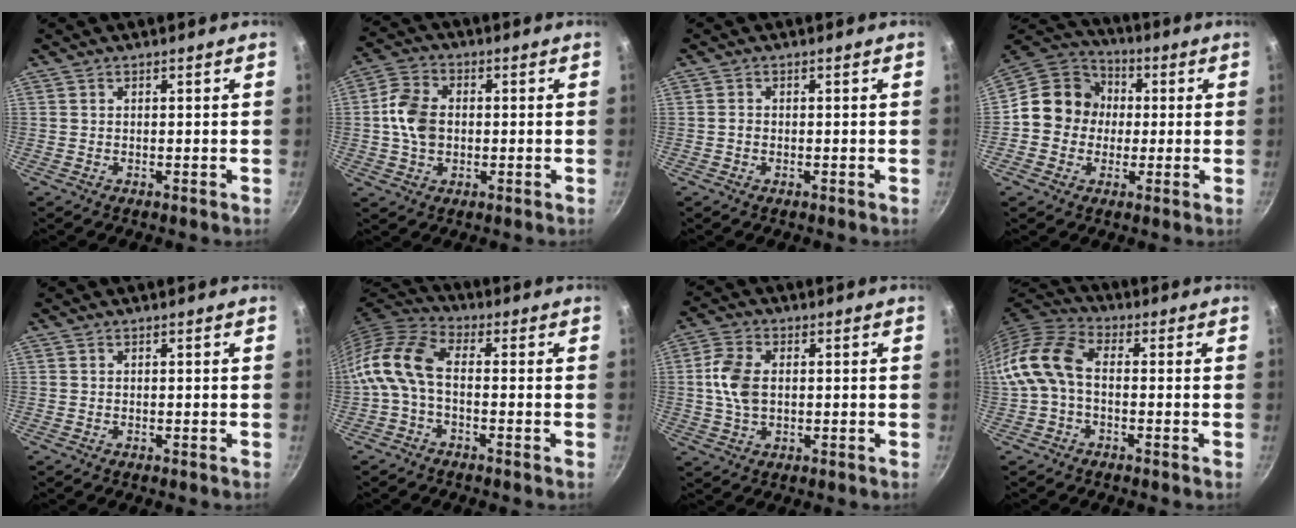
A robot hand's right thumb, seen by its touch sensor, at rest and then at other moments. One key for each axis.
{"total": 8.8, "fx": 0.0, "fy": 6.4, "fz": 6.1, "tx": -0.103, "ty": 0.014, "tz": -0.009}
{"total": 1.0, "fx": -0.3, "fy": 0.8, "fz": 0.5, "tx": -0.010, "ty": 0.003, "tz": -0.006}
{"total": 12.3, "fx": 0.1, "fy": 11.3, "fz": 4.9, "tx": -0.046, "ty": 0.026, "tz": -0.020}
{"total": 0.0}
{"total": 10.7, "fx": -1.7, "fy": 5.9, "fz": 8.8, "tx": -0.189, "ty": 0.035, "tz": -0.053}
{"total": 7.8, "fx": 0.5, "fy": 5.1, "fz": 5.9, "tx": -0.110, "ty": 0.012, "tz": 0.006}
{"total": 11.0, "fx": -0.8, "fy": 6.9, "fz": 8.5, "tx": -0.164, "ty": 0.037, "tz": -0.034}